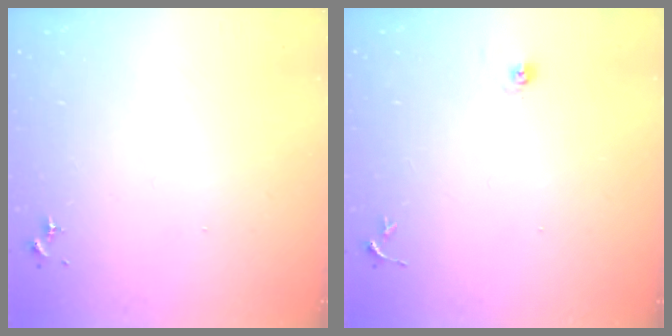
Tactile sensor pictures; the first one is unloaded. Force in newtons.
{"total": 3.4, "press": 3.4, "slide": 0.3}